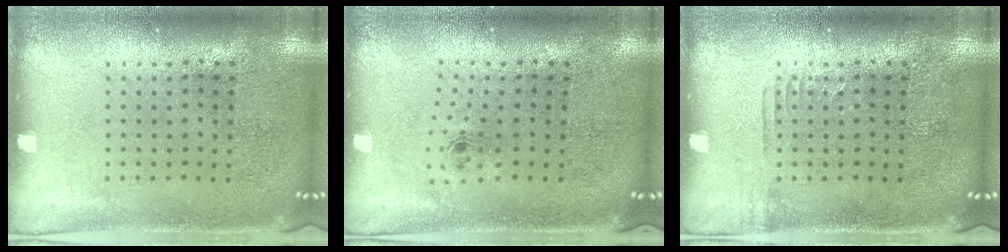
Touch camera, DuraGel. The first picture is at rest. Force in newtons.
{"total": 0.7, "press": 0.3, "slide": 0.6}
{"total": 0.7, "press": 0.6, "slide": 0.2}